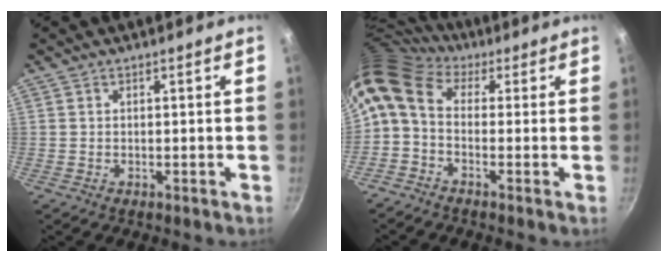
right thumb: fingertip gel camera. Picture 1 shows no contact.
{"total": 9.7, "force": [1.2, 6.5, 7.1], "torque": [-0.146, 0.028, 0.001]}